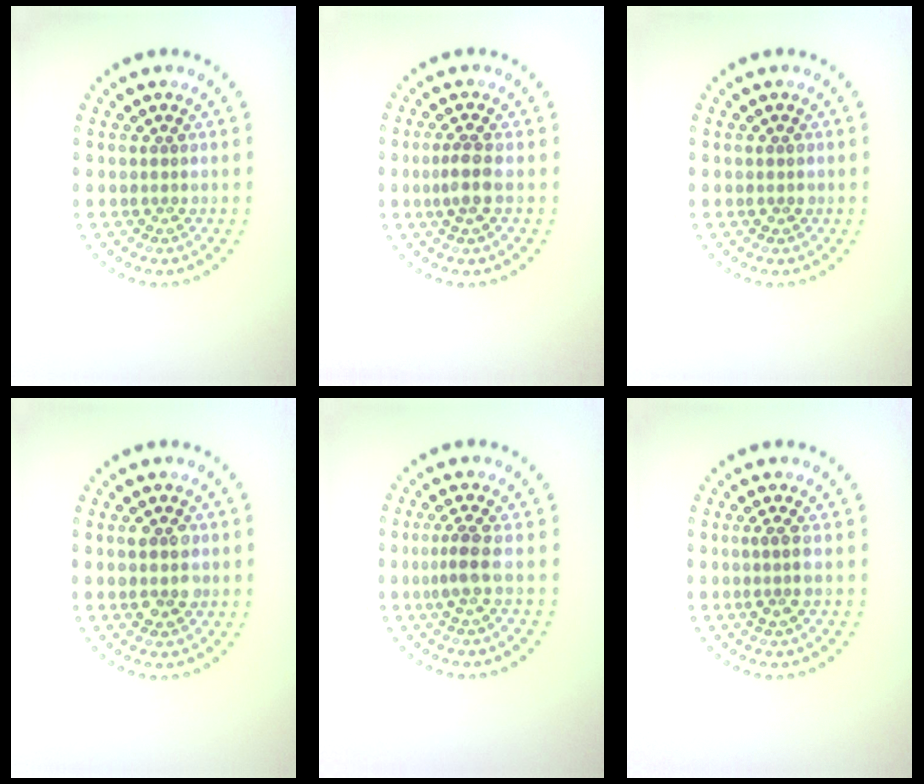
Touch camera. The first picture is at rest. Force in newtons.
{"total": 2.0, "press": 1.8, "slide": 0.9}
{"total": 0.9, "press": 0.9, "slide": 0.1}
{"total": 2.9, "press": 2.9, "slide": 0.3}
{"total": 2.3, "press": 1.6, "slide": 1.5}
{"total": 1.6, "press": 1.3, "slide": 0.9}